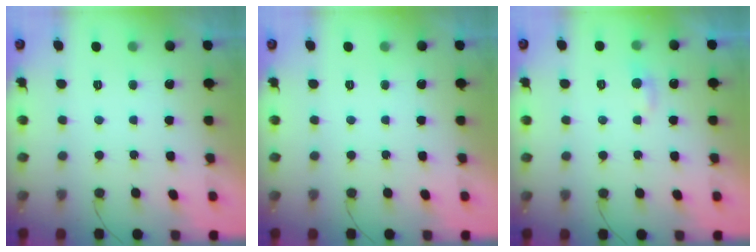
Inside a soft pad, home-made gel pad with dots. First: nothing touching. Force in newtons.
{"total": 0.0}
{"total": 4.6, "press": 4.5, "slide": 0.5}